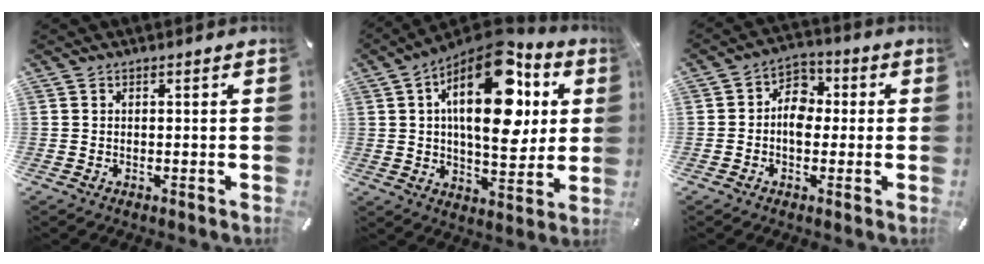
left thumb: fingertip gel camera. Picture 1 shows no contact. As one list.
[{"total": 23.7, "force": [8.0, 11.8, 19.0], "torque": [-0.312, -0.042, 0.123]}, {"total": 6.6, "force": [-1.1, 5.2, 3.9], "torque": [-0.060, 0.018, -0.022]}]